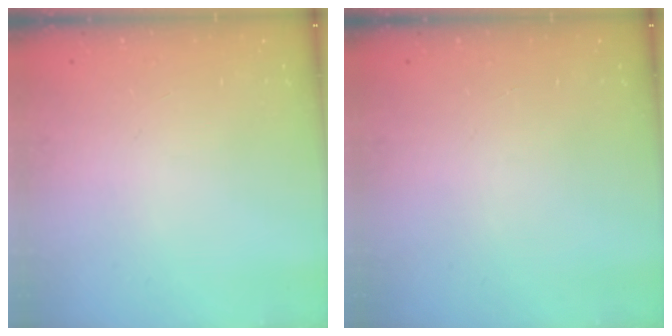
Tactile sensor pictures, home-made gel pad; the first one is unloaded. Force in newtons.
{"total": 0.0}